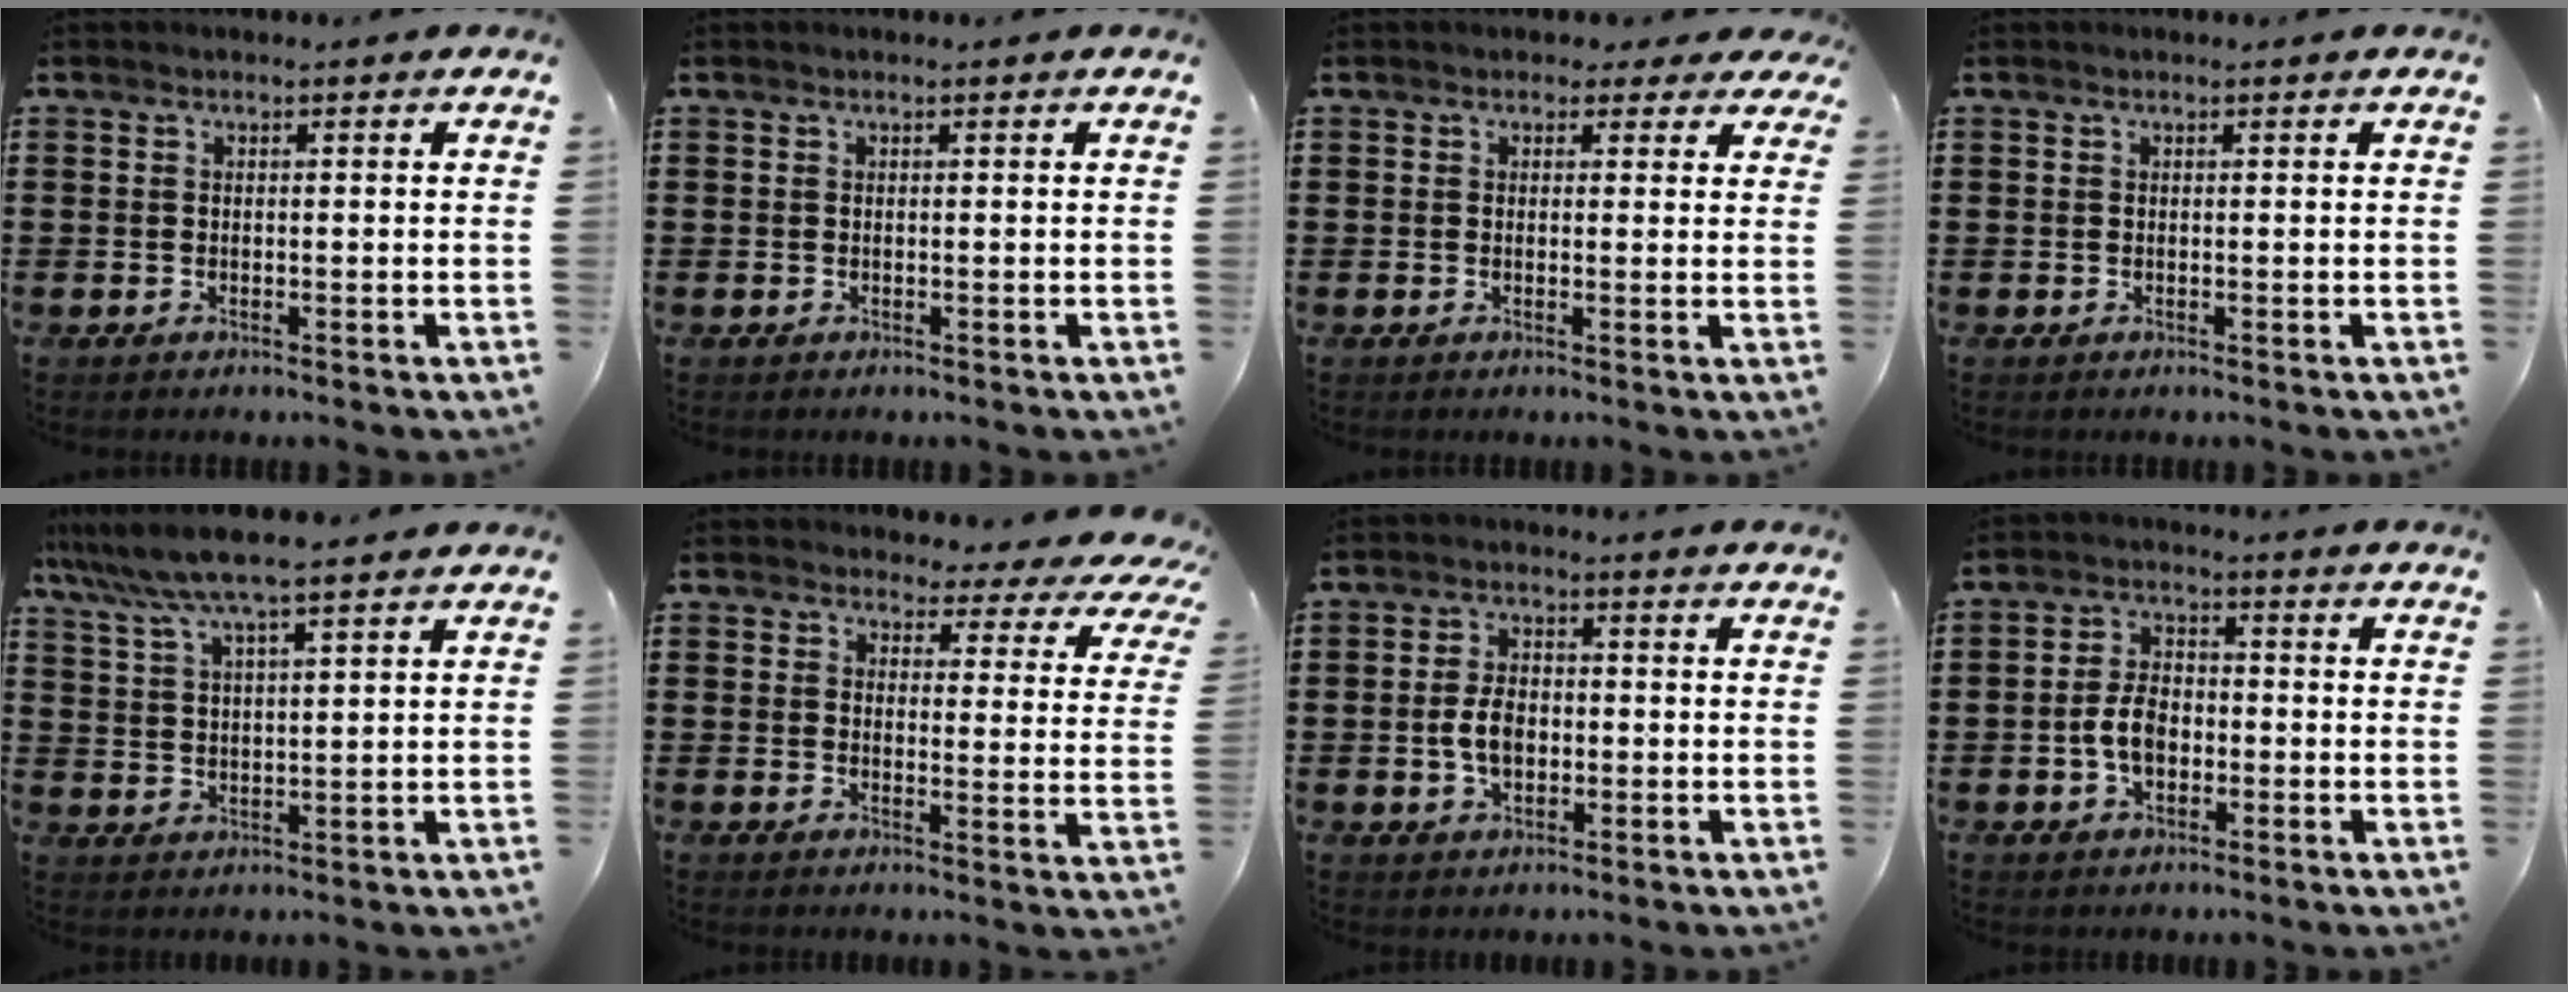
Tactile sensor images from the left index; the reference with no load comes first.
{"total": 0.0}
{"total": 1.7, "force": [0.9, 1.3, 0.6], "torque": [-0.011, 0.006, 0.013]}
{"total": 0.0}
{"total": 7.2, "force": [5.9, 0.3, 4.2], "torque": [-0.098, -0.019, 0.103]}
{"total": 3.3, "force": [3.1, 0.9, 0.8], "torque": [-0.028, -0.023, 0.049]}
{"total": 5.0, "force": [-0.7, 3.0, 3.9], "torque": [-0.086, 0.003, -0.017]}
{"total": 5.3, "force": [-1.2, 3.2, 4.1], "torque": [-0.095, 0.002, -0.029]}